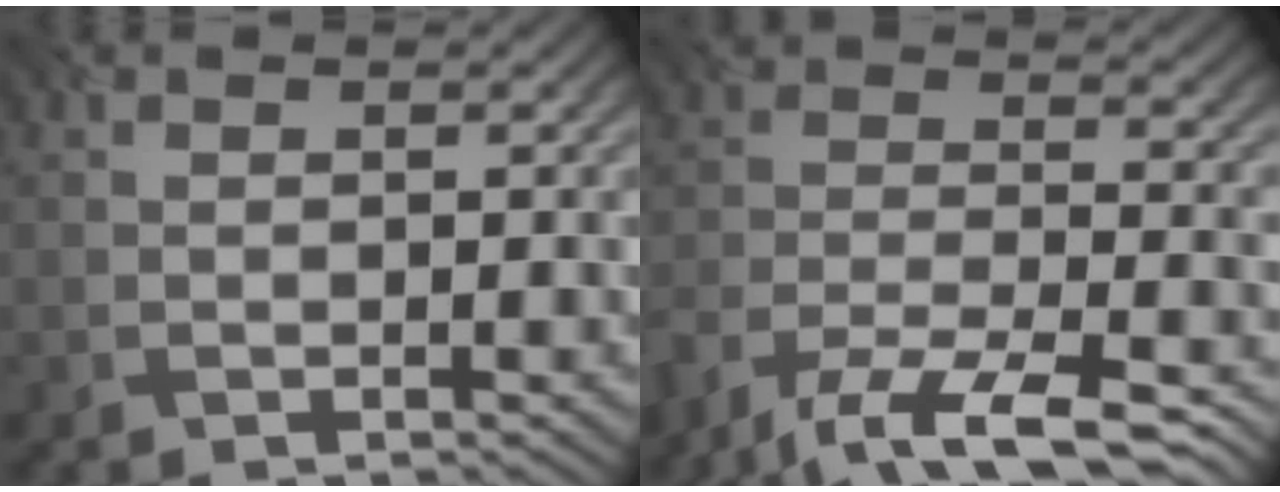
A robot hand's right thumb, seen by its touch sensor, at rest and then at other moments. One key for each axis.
{"total": 13.5, "fx": -10.7, "fy": 4.3, "fz": 7.0, "tx": -0.147, "ty": -0.019, "tz": -0.177}